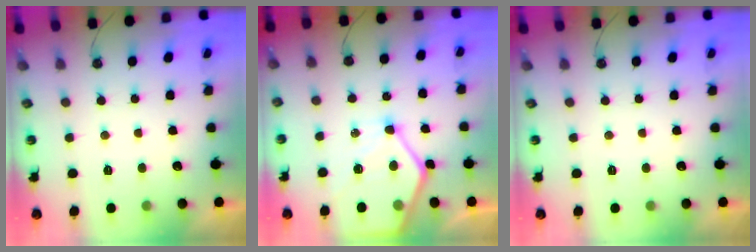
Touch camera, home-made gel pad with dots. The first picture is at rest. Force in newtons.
{"total": 14.1, "press": 14.0, "slide": 1.5}
{"total": 0.0}